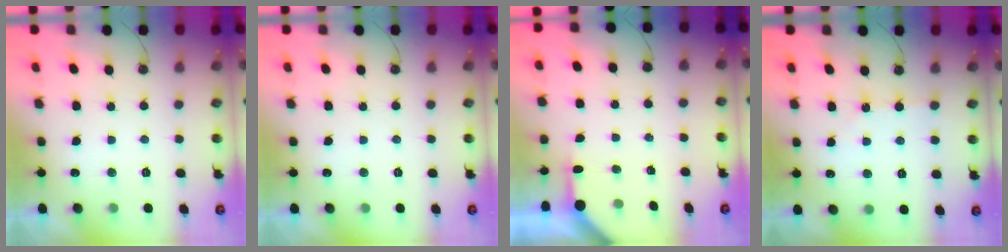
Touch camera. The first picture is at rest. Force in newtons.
{"total": 0.0}
{"total": 3.2, "press": 3.2, "slide": 0.4}
{"total": 1.9, "press": 1.8, "slide": 0.4}